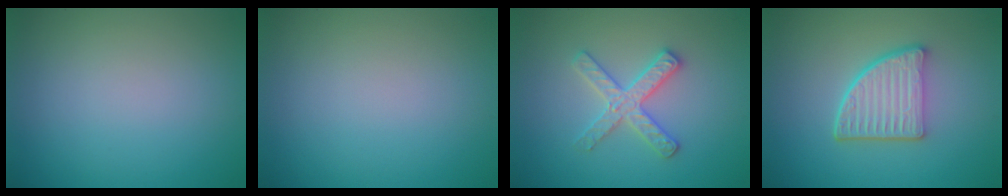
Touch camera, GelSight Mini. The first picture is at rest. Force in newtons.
{"total": 0.0}
{"total": 2.8, "press": 2.8, "slide": 0.3}
{"total": 5.0, "press": 3.8, "slide": 3.3}